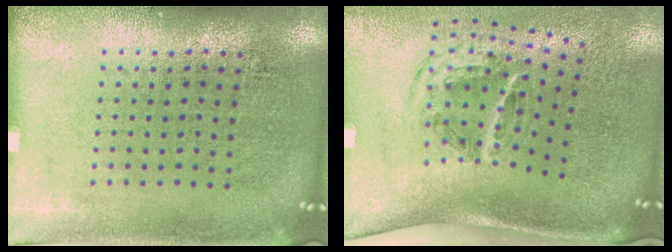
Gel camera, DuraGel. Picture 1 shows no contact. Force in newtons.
{"total": 2.0, "press": 1.2, "slide": 1.6}